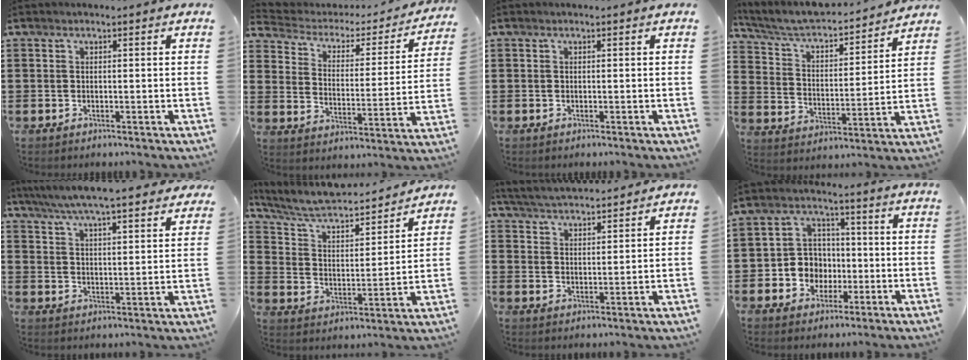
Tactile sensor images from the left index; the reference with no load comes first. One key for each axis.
{"total": 2.7, "fx": 1.9, "fy": 1.7, "fz": 1.1, "tx": -0.038, "ty": -0.016, "tz": 0.023}
{"total": 0.0}
{"total": 5.1, "fx": 4.6, "fy": 0.8, "fz": 2.1, "tx": -0.061, "ty": -0.038, "tz": 0.070}
{"total": 6.0, "fx": 5.5, "fy": -0.1, "fz": 2.3, "tx": -0.067, "ty": -0.029, "tz": 0.094}
{"total": 6.1, "fx": 5.6, "fy": 1.0, "fz": 2.2, "tx": -0.069, "ty": -0.042, "tz": 0.090}
{"total": 4.2, "fx": 4.1, "fy": 0.0, "fz": 0.5, "tx": -0.027, "ty": -0.019, "tz": 0.072}
{"total": 6.4, "fx": -1.3, "fy": 6.0, "fz": 1.9, "tx": -0.060, "ty": 0.016, "tz": -0.024}